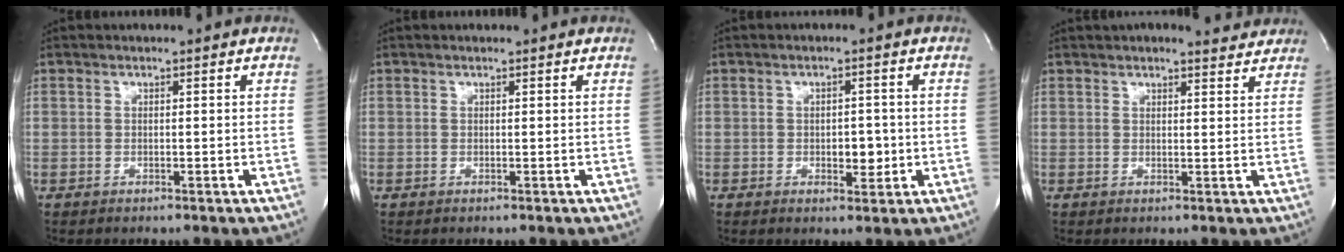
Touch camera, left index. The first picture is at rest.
{"total": 0.0}
{"total": 3.4, "force": [-1.2, 1.8, 2.6], "torque": [-0.031, -0.004, -0.014]}
{"total": 4.3, "force": [4.0, 1.1, 1.3], "torque": [-0.018, 0.004, 0.036]}